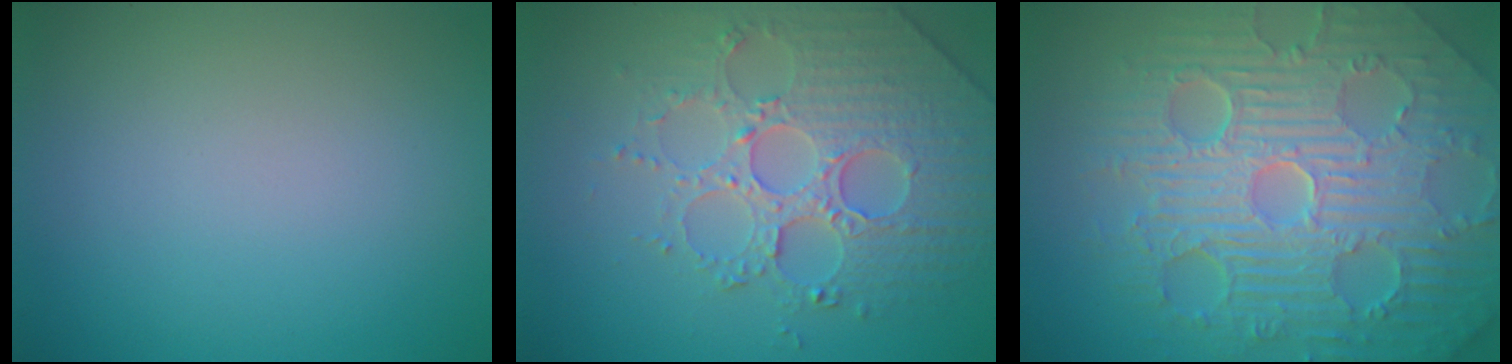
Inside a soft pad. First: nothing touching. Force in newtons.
{"total": 5.2, "press": 5.0, "slide": 1.6}
{"total": 11.4, "press": 7.3, "slide": 8.8}